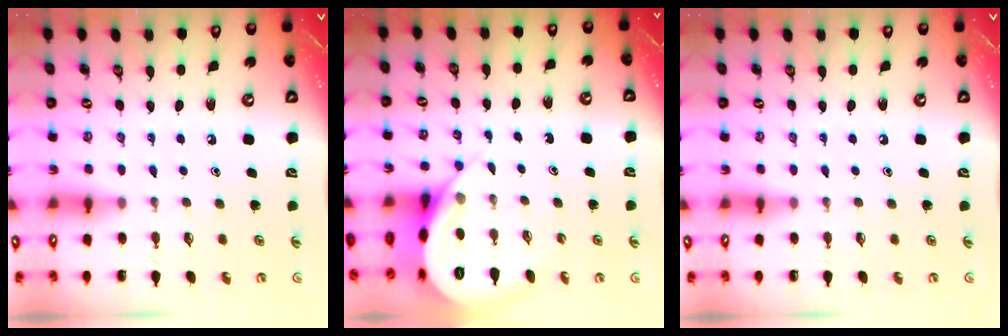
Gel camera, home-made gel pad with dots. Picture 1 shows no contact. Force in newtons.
{"total": 8.1, "press": 8.1, "slide": 0.8}
{"total": 0.0}